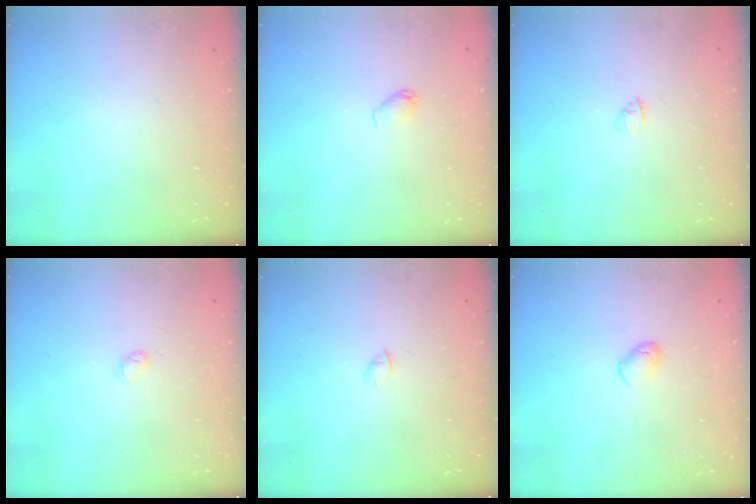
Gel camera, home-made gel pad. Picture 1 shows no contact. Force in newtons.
{"total": 3.2, "press": 3.2, "slide": 0.5}
{"total": 1.6, "press": 1.5, "slide": 0.4}
{"total": 2.6, "press": 2.5, "slide": 0.6}
{"total": 1.9, "press": 1.8, "slide": 0.5}
{"total": 4.8, "press": 4.7, "slide": 0.8}